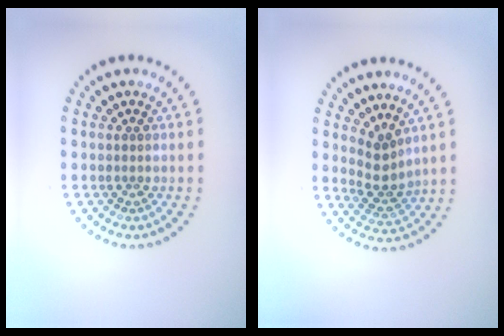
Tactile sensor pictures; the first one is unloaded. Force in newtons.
{"total": 2.5, "press": 2.0, "slide": 1.5}